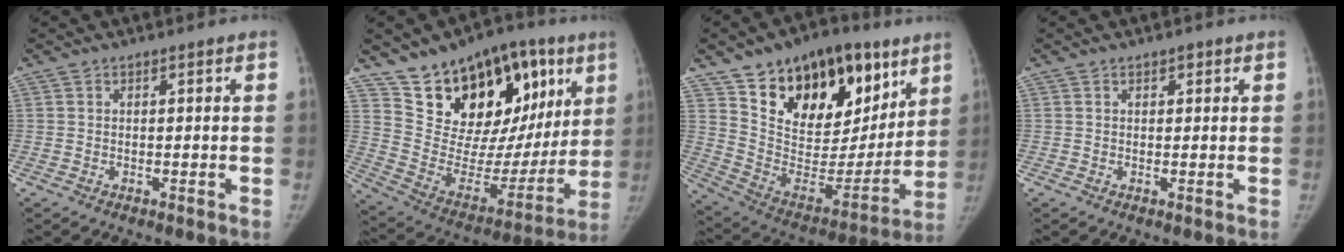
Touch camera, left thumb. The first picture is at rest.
{"total": 26.7, "force": [13.7, 15.2, 17.1], "torque": [-0.195, -0.026, 0.234]}
{"total": 28.3, "force": [16.0, 15.9, 17.0], "torque": [-0.225, -0.038, 0.271]}
{"total": 1.2, "force": [0.7, 0.8, 0.5], "torque": [0.005, -0.003, 0.007]}